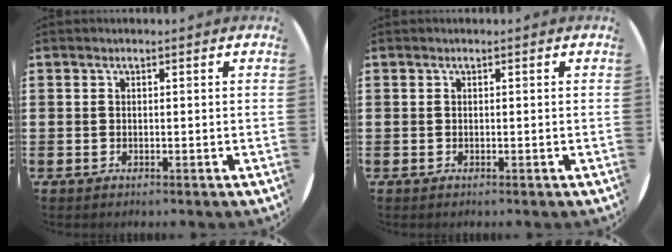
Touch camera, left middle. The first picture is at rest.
{"total": 0.0}